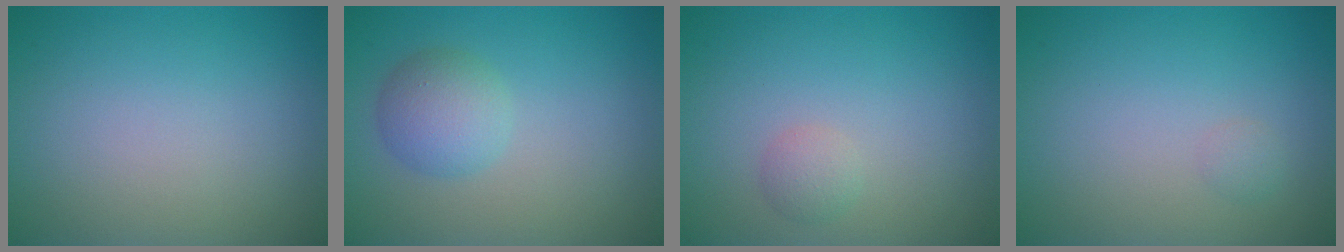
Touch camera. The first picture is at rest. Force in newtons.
{"total": 3.1, "press": 3.1, "slide": 0.1}
{"total": 1.2, "press": 1.2, "slide": 0.1}
{"total": 0.6, "press": 0.6, "slide": 0.0}